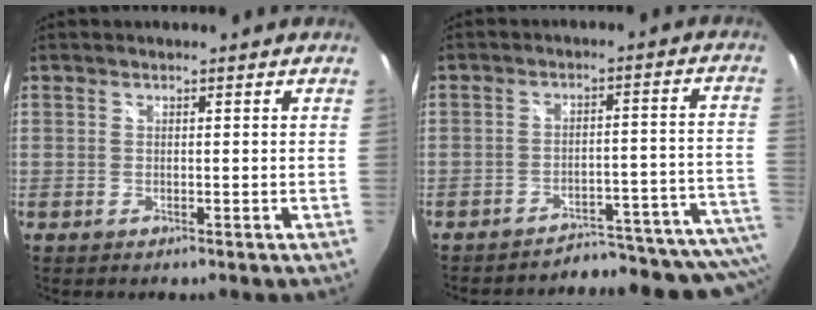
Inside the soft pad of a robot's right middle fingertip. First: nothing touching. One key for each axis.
{"total": 22.1, "fx": -21.4, "fy": 2.6, "fz": 5.0, "tx": -0.028, "ty": 0.009, "tz": -0.275}